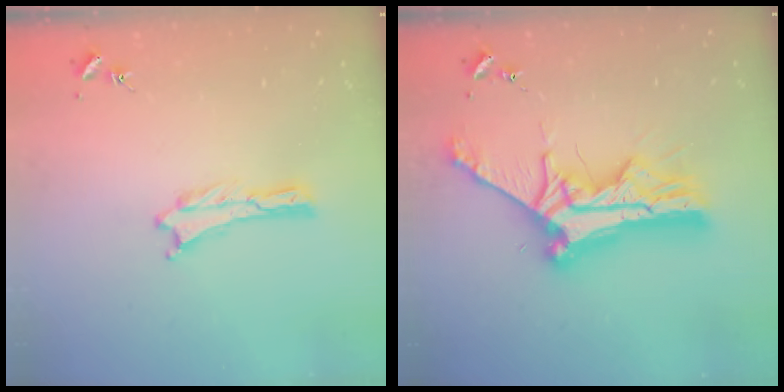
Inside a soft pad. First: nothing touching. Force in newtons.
{"total": 11.9, "press": 11.9, "slide": 1.0}